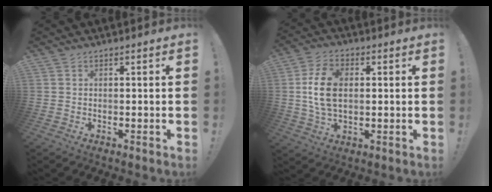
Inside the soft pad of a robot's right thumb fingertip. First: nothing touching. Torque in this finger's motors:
{"motor_torque": [0.09, 0.73, 0.85, 0.03, 0.29]}